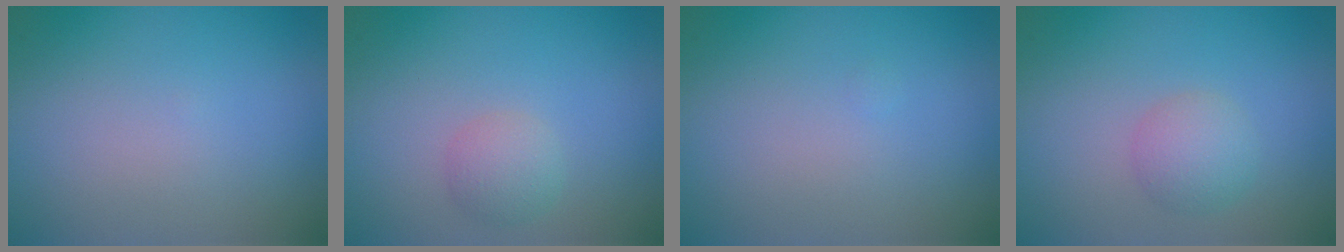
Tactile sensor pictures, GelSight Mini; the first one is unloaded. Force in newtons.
{"total": 1.8, "press": 1.8, "slide": 0.1}
{"total": 0.0}
{"total": 2.3, "press": 2.3, "slide": 0.1}